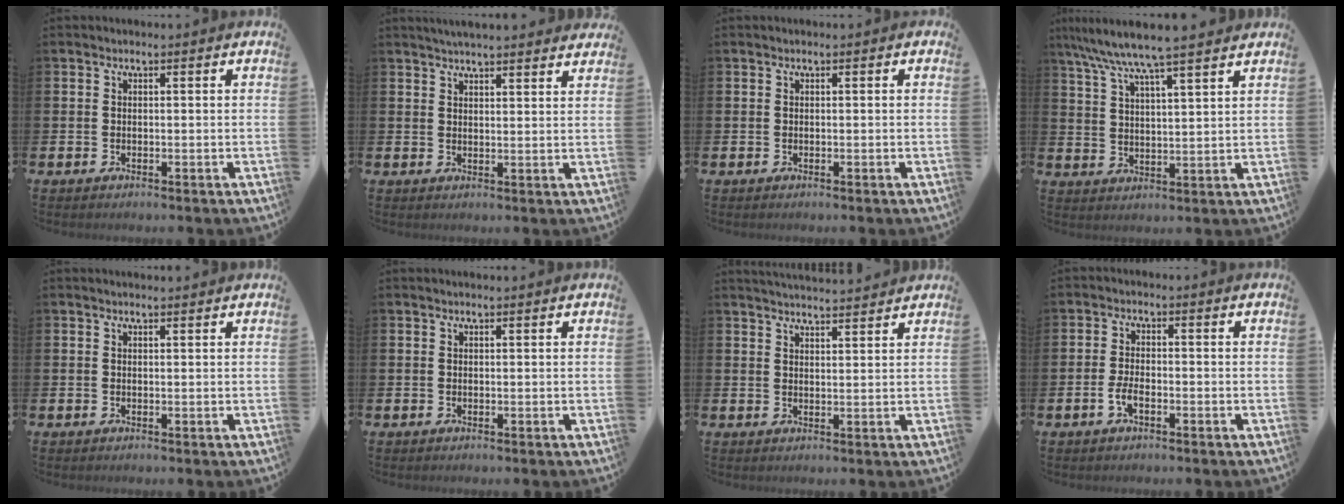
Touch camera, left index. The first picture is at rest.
{"total": 3.9, "force": [3.8, 0.2, 0.7], "torque": [-0.015, -0.015, 0.069]}
{"total": 0.0}
{"total": 7.9, "force": [7.1, 0.2, 3.5], "torque": [-0.091, -0.030, 0.125]}
{"total": 0.7, "force": [0.6, 0.0, 0.2], "torque": [0.011, -0.006, 0.008]}
{"total": 0.0}
{"total": 3.4, "force": [3.4, -0.1, 0.2], "torque": [-0.002, -0.023, 0.061]}
{"total": 2.5, "force": [-1.1, 1.0, 2.1], "torque": [-0.038, 0.003, -0.020]}